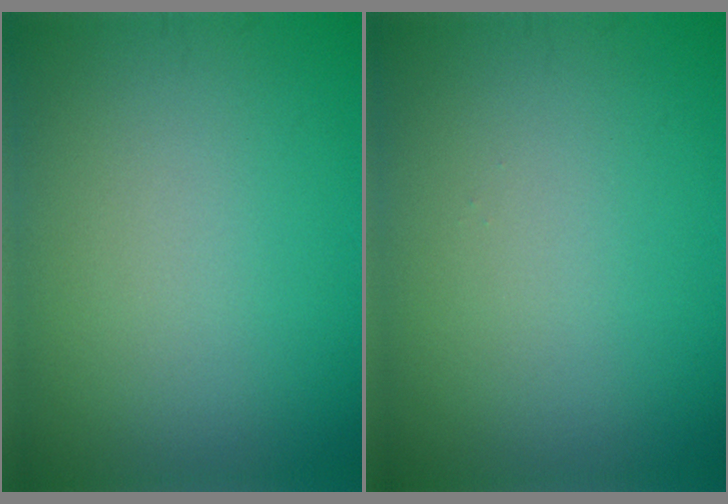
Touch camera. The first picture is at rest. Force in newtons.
{"total": 0.0}